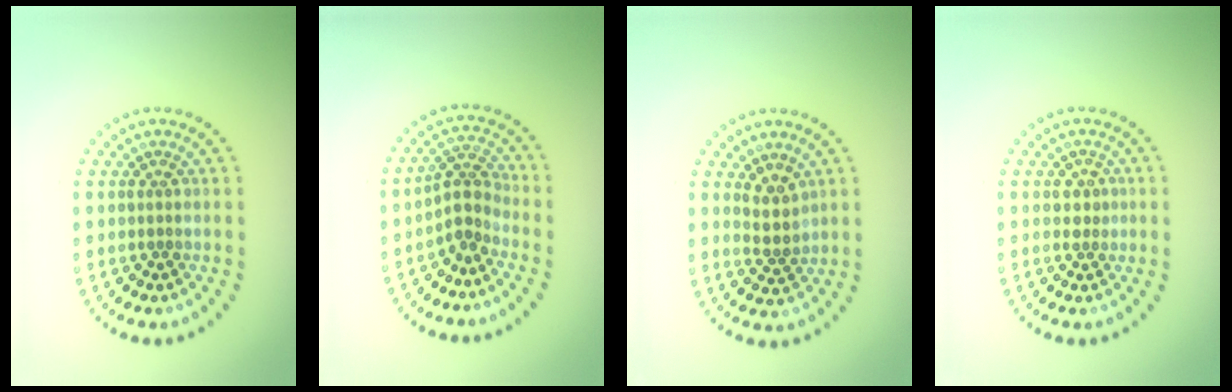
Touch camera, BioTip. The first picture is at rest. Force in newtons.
{"total": 2.6, "press": 1.9, "slide": 1.9}
{"total": 2.1, "press": 1.7, "slide": 1.3}
{"total": 1.2, "press": 1.2, "slide": 0.4}